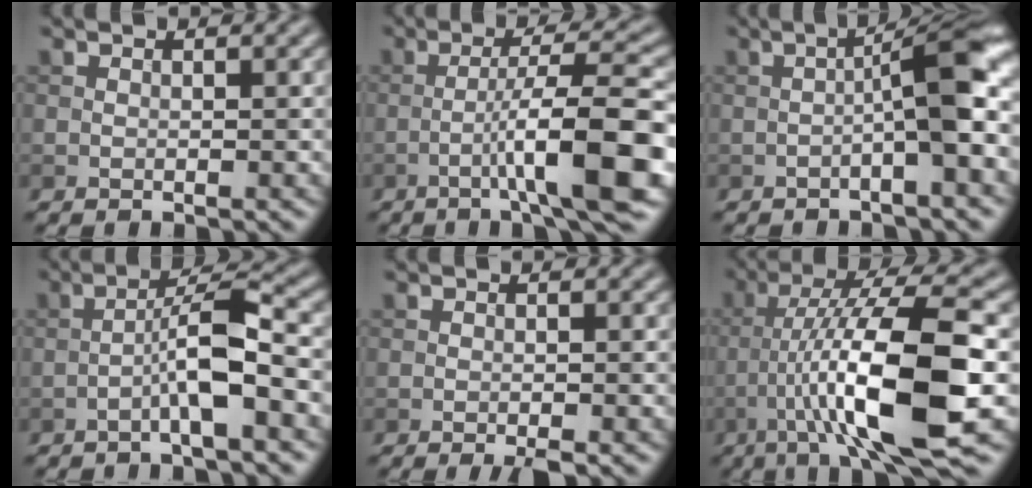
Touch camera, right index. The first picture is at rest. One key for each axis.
{"total": 8.7, "fx": -3.1, "fy": 0.8, "fz": 8.1, "tx": -0.121, "ty": 0.021, "tz": -0.051}
{"total": 5.9, "fx": -1.1, "fy": 0.7, "fz": 5.8, "tx": -0.088, "ty": 0.023, "tz": -0.024}
{"total": 4.9, "fx": -1.9, "fy": 0.5, "fz": 4.4, "tx": -0.075, "ty": 0.022, "tz": -0.040}
{"total": 1.6, "fx": -0.9, "fy": 0.2, "fz": 1.3, "tx": -0.018, "ty": -0.001, "tz": -0.016}
{"total": 12.3, "fx": -3.2, "fy": 2.2, "fz": 11.7, "tx": -0.199, "ty": 0.021, "tz": -0.052}